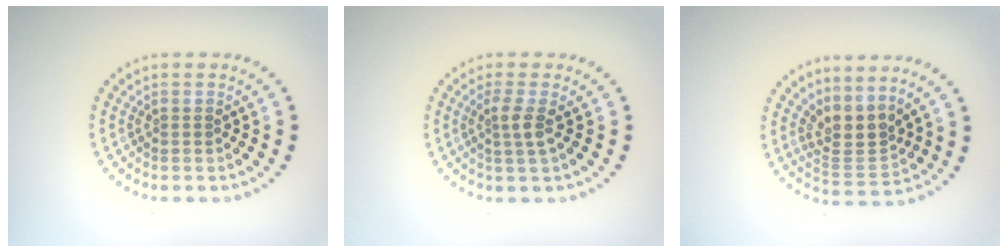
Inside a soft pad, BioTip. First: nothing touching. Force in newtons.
{"total": 1.8, "press": 1.2, "slide": 1.3}
{"total": 3.0, "press": 2.2, "slide": 2.0}